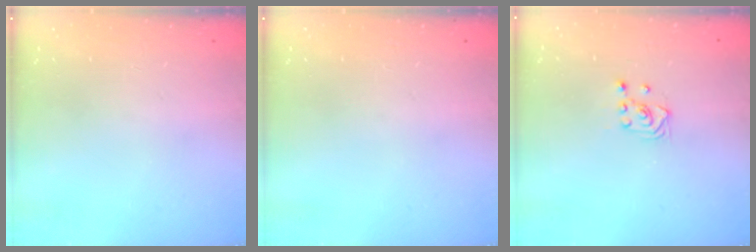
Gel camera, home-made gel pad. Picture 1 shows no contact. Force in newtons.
{"total": 0.0}
{"total": 3.0, "press": 2.6, "slide": 1.5}